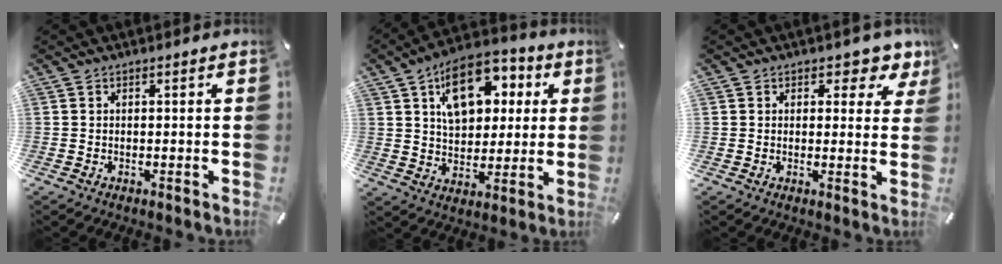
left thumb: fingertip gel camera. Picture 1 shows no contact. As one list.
[{"total": 14.8, "force": [6.3, 10.0, 8.9], "torque": [-0.130, -0.021, 0.114]}, {"total": 5.3, "force": [3.3, 3.9, 1.6], "torque": [-0.007, -0.024, 0.054]}]